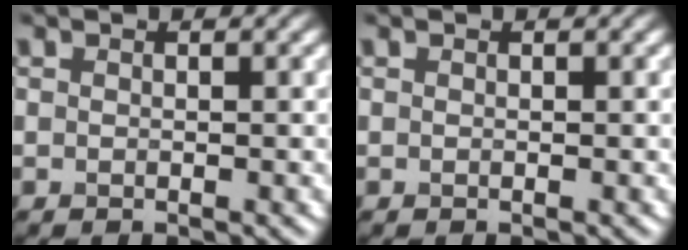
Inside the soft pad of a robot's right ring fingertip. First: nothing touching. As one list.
[{"total": 0.0}]